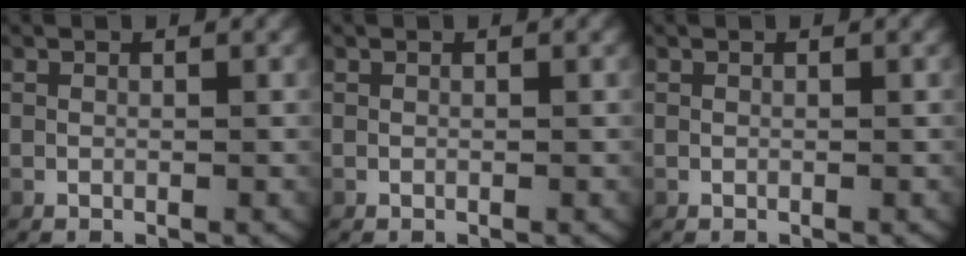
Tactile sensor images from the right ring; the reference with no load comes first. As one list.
[{"total": 0.0}, {"total": 0.0}]